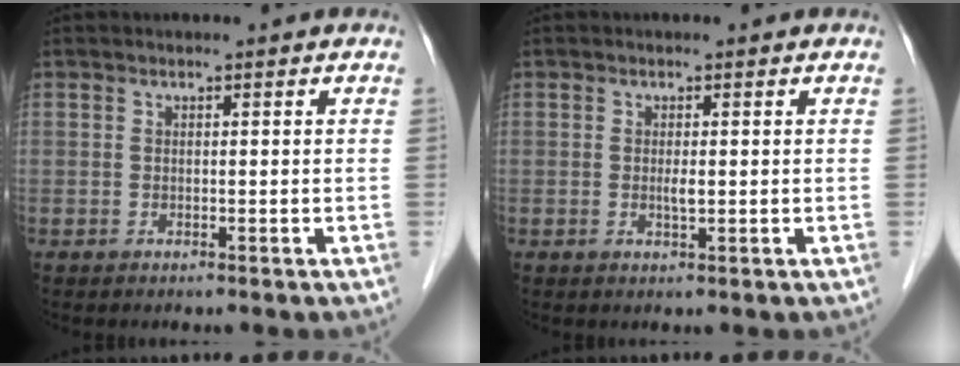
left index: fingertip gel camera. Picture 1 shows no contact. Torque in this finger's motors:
{"motor_torque": [0.27, 0.21, 0.05, 0.01]}